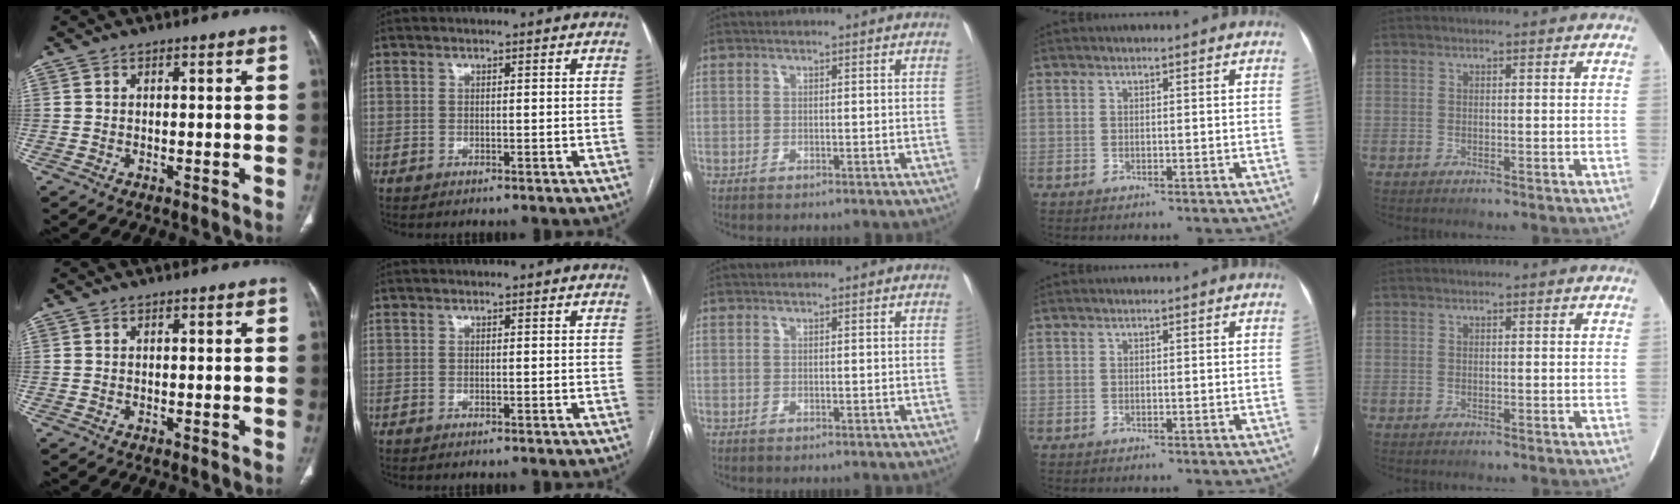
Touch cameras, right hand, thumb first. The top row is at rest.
{}